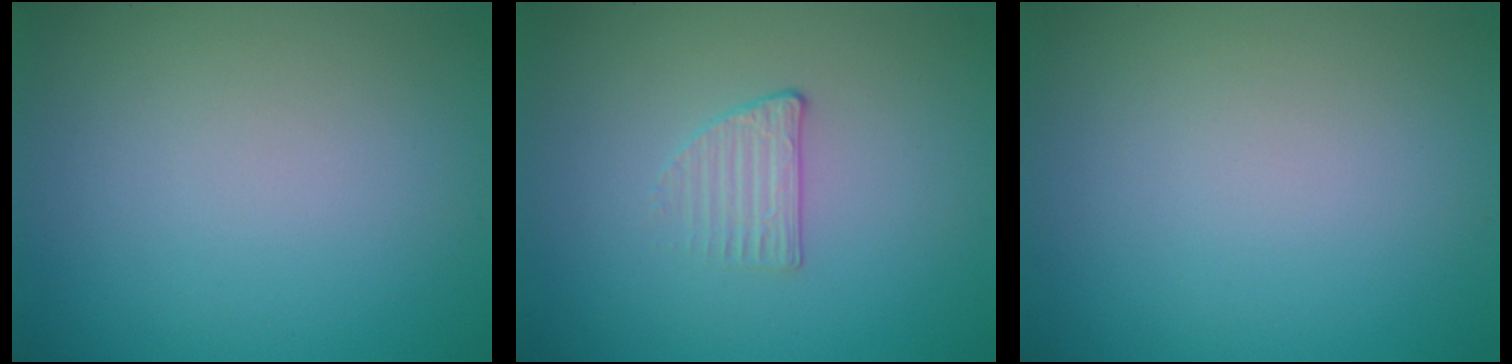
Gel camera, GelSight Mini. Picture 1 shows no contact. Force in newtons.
{"total": 1.3, "press": 0.8, "slide": 1.0}
{"total": 0.0}